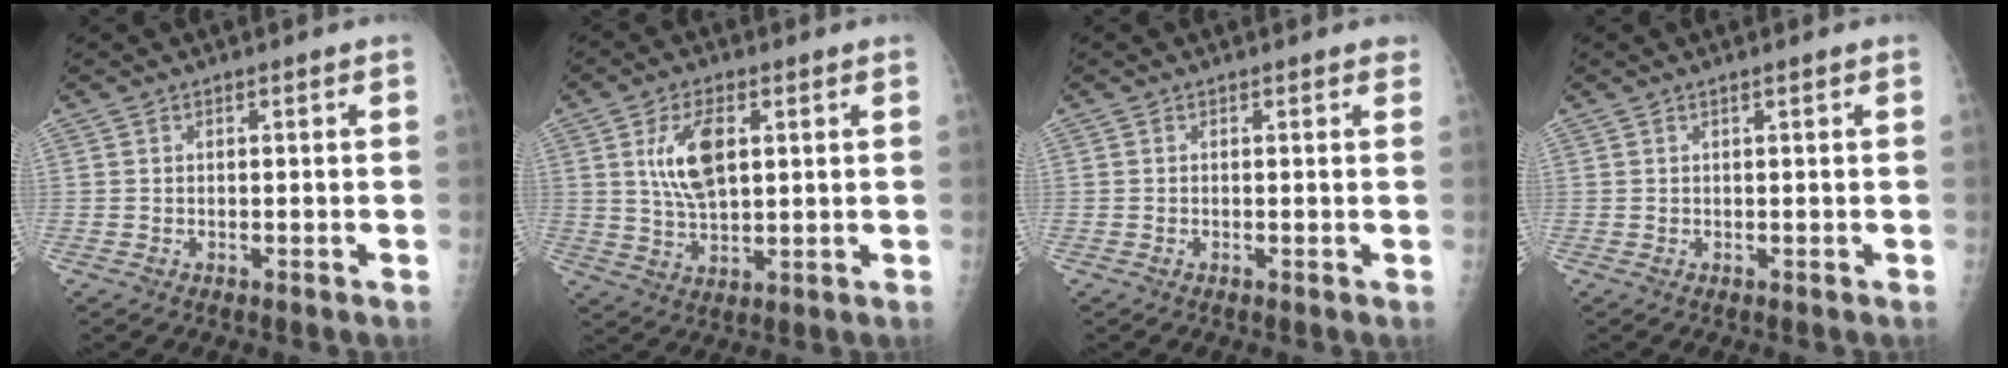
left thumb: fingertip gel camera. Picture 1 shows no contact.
{"total": 9.3, "force": [2.6, 4.6, 7.6], "torque": [-0.136, -0.009, 0.053]}
{"total": 0.9, "force": [0.7, 0.4, 0.4], "torque": [-0.001, 0.000, 0.004]}
{"total": 0.9, "force": [0.6, 0.0, 0.7], "torque": [-0.012, 0.001, 0.010]}